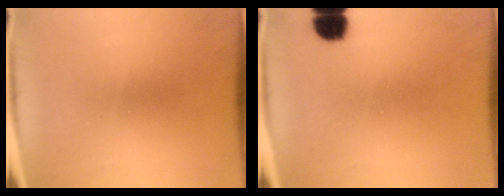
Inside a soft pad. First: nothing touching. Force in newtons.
{"total": 4.9}